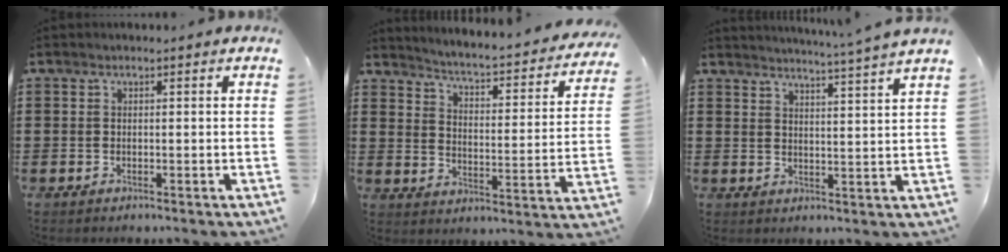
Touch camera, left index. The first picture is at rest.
{"total": 2.8, "force": [2.6, -0.5, 1.1], "torque": [-0.040, -0.037, 0.031]}
{"total": 3.9, "force": [3.5, -1.4, 0.9], "torque": [-0.030, -0.030, 0.059]}